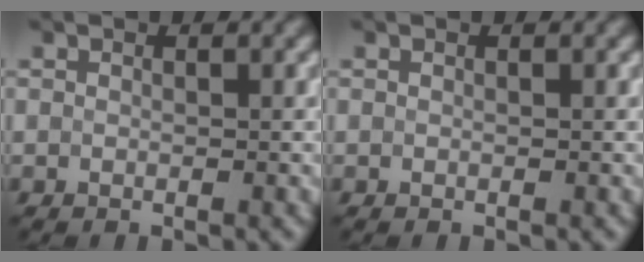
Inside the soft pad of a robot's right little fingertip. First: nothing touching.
{"total": 0.0}